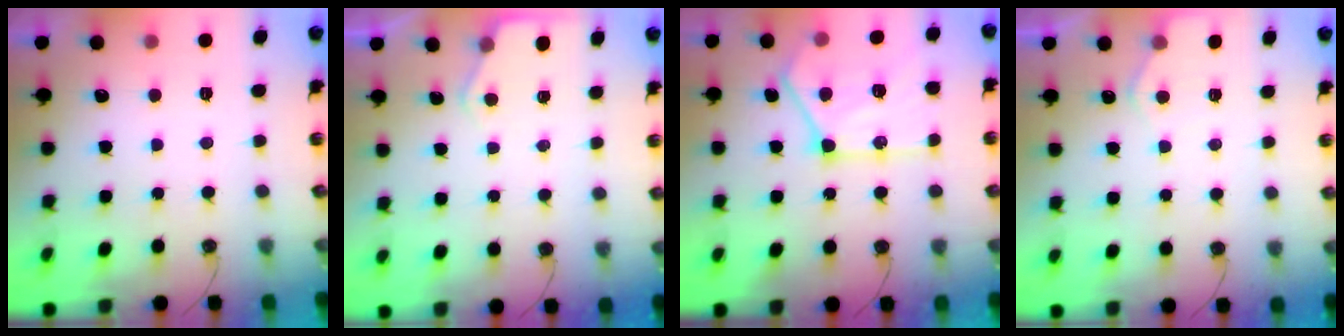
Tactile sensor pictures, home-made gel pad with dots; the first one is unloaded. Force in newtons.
{"total": 3.1, "press": 3.1, "slide": 0.5}
{"total": 18.7, "press": 18.7, "slide": 0.9}
{"total": 5.2, "press": 5.2, "slide": 0.4}